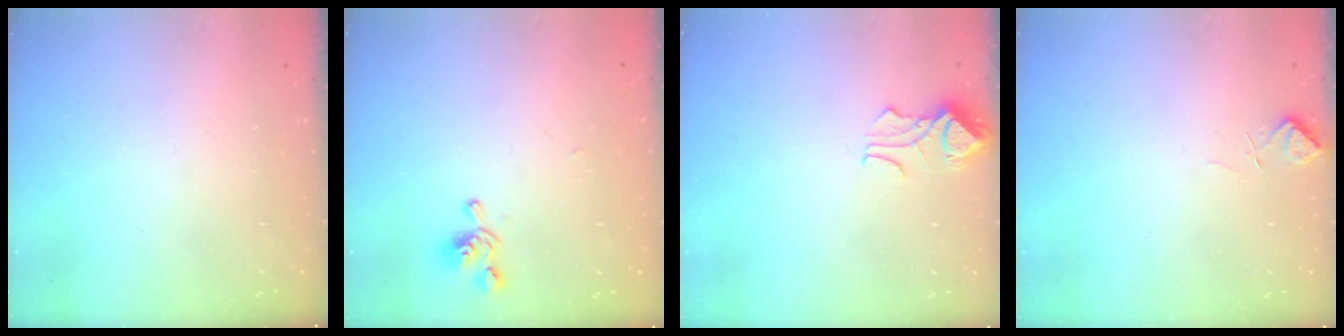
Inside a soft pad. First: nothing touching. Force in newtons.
{"total": 1.6, "press": 1.2, "slide": 1.1}
{"total": 2.4, "press": 2.3, "slide": 0.7}
{"total": 1.5, "press": 1.3, "slide": 0.8}